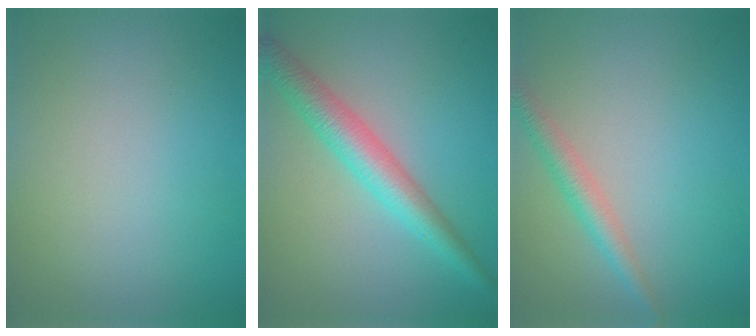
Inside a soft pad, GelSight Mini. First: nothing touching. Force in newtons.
{"total": 4.3, "press": 4.3, "slide": 0.1}
{"total": 2.4, "press": 2.4, "slide": 0.1}